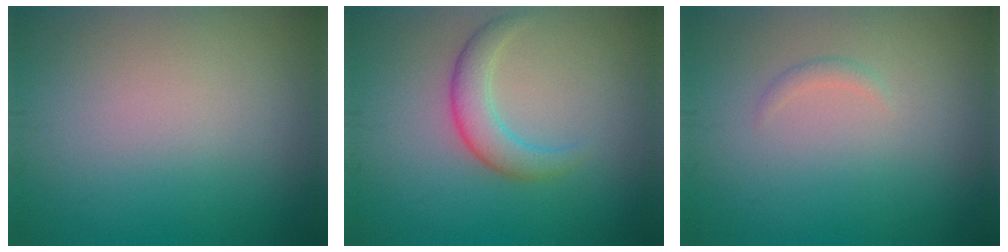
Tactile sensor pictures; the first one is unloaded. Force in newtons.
{"total": 3.0, "press": 3.0, "slide": 0.1}
{"total": 0.7, "press": 0.7, "slide": 0.0}